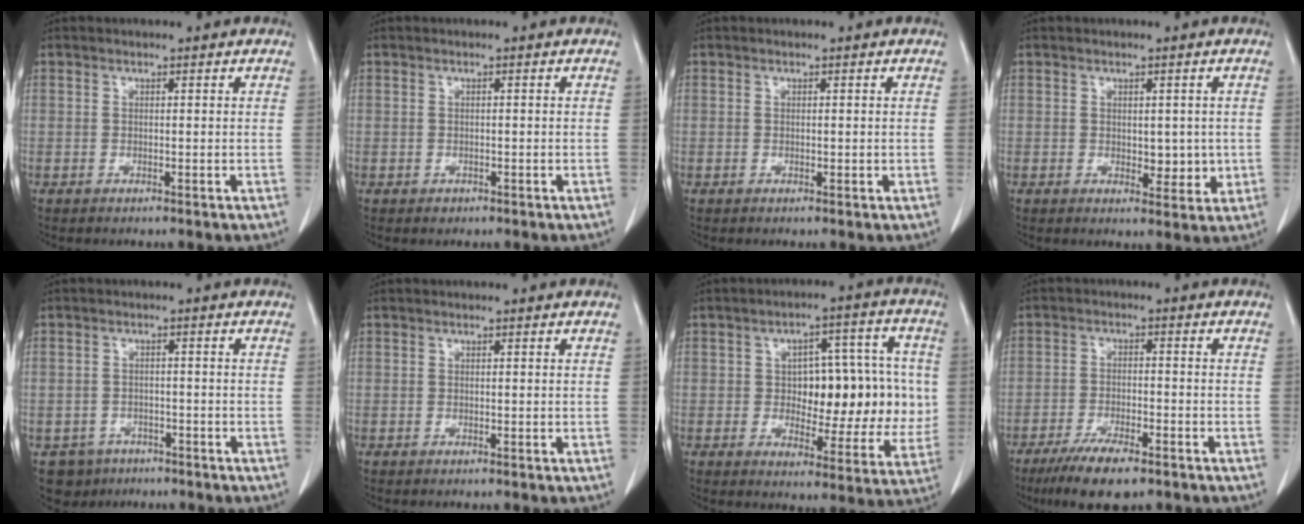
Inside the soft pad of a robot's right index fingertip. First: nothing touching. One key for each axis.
{"total": 0.7, "fx": -0.3, "fy": 0.6, "fz": 0.2, "tx": -0.003, "ty": 0.002, "tz": -0.003}
{"total": 0.6, "fx": 0.0, "fy": 0.4, "fz": 0.4, "tx": -0.004, "ty": 0.000, "tz": 0.002}
{"total": 3.9, "fx": 0.0, "fy": 2.3, "fz": 3.1, "tx": -0.030, "ty": -0.005, "tz": 0.008}
{"total": 4.7, "fx": -3.0, "fy": 3.6, "fz": 0.1, "tx": 0.002, "ty": 0.008, "tz": -0.041}
{"total": 0.0}
{"total": 14.3, "fx": 0.3, "fy": 7.0, "fz": 12.5, "tx": -0.155, "ty": 0.034, "tz": 0.016}
{"total": 8.5, "fx": -6.0, "fy": 1.8, "fz": 5.8, "tx": -0.100, "ty": -0.015, "tz": -0.098}